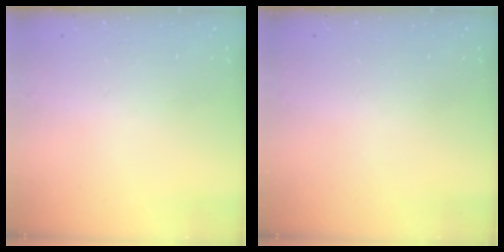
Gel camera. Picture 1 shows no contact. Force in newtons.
{"total": 0.0}